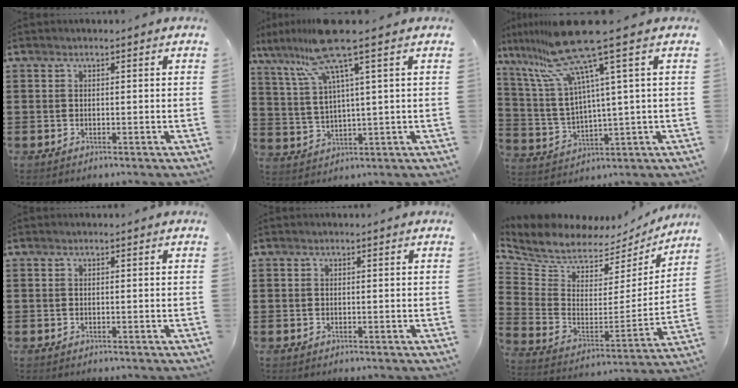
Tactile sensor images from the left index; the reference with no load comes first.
{"total": 9.0, "force": [5.6, 0.1, 6.9], "torque": [-0.174, -0.027, 0.091]}
{"total": 13.7, "force": [8.4, 1.1, 10.7], "torque": [-0.270, -0.050, 0.131]}
{"total": 0.0}
{"total": 0.0}
{"total": 6.0, "force": [5.7, 1.8, 0.4], "torque": [-0.050, -0.056, 0.098]}